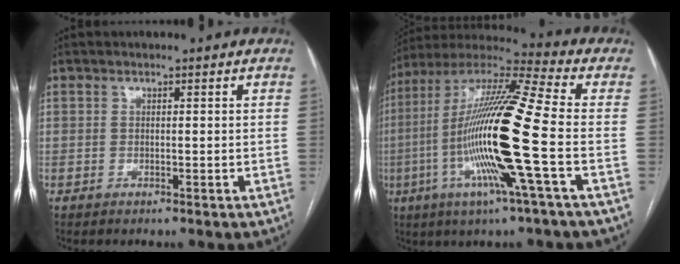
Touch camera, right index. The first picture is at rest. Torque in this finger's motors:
{"motor_torque": [2.14, 0.00, 1.05, 0.21]}